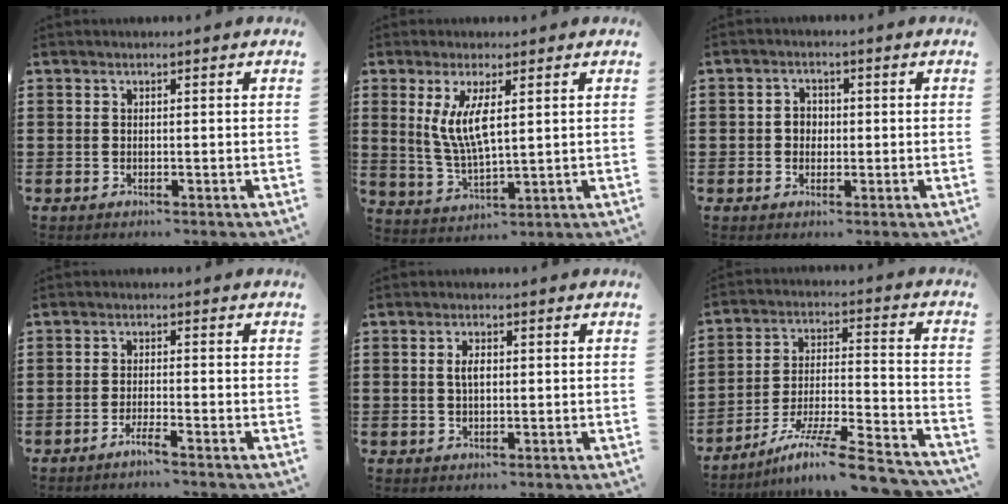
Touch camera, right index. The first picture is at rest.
{"total": 6.7, "force": [1.8, 1.9, 6.2], "torque": [-0.131, -0.002, 0.030]}
{"total": 2.4, "force": [-0.2, 2.1, 1.1], "torque": [-0.028, 0.007, -0.006]}
{"total": 2.1, "force": [-1.6, -0.1, 1.3], "torque": [-0.022, 0.000, -0.030]}
{"total": 2.4, "force": [0.4, 1.1, 2.1], "torque": [-0.044, 0.007, 0.004]}
{"total": 11.0, "force": [-8.8, 0.5, 6.6], "torque": [-0.111, 0.008, -0.171]}